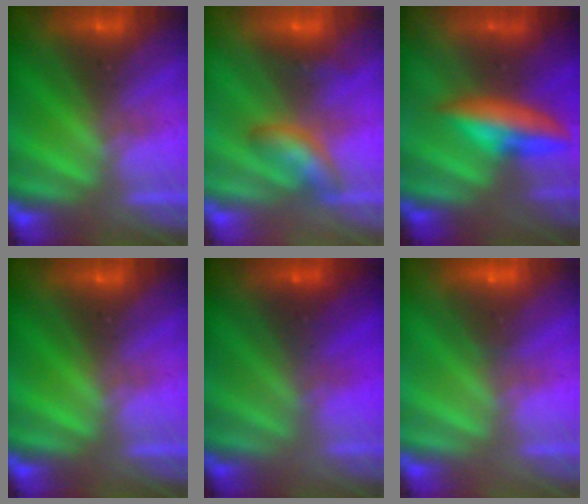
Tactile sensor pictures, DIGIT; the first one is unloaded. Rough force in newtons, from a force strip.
{"total": 2.7}
{"total": 6.8}
{"total": 0.0}
{"total": 1.6}
{"total": 2.0}